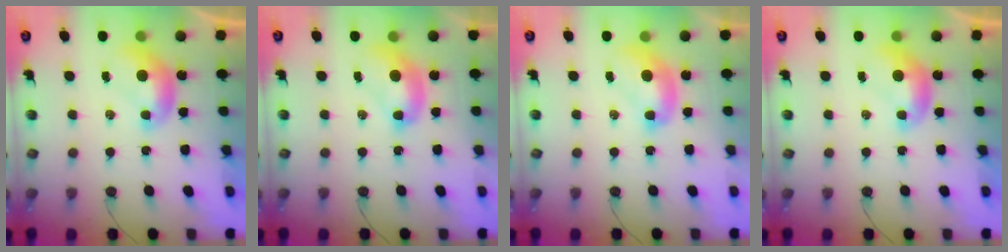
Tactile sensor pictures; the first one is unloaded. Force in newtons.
{"total": 2.6, "press": 2.6, "slide": 0.1}
{"total": 2.1, "press": 2.1, "slide": 0.2}
{"total": 0.0}